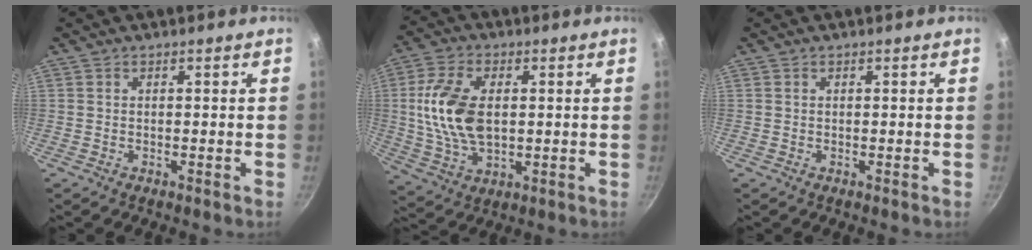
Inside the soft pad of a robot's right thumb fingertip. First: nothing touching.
{"total": 13.5, "force": [1.2, 7.9, 10.8], "torque": [-0.204, 0.000, 0.023]}
{"total": 0.0}